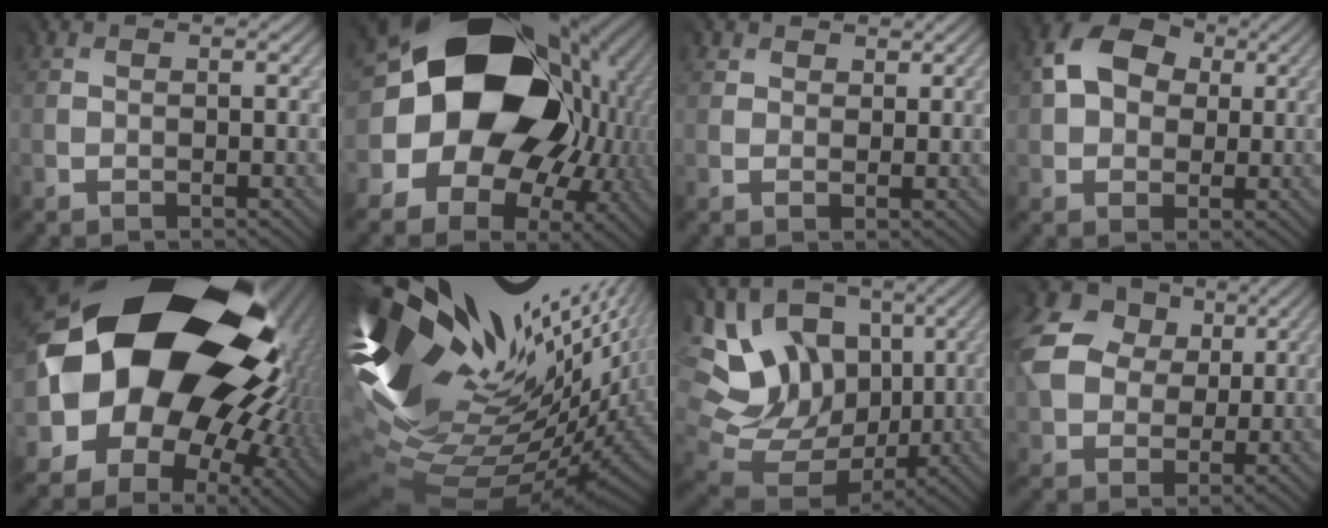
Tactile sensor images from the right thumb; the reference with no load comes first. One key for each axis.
{"total": 19.9, "fx": 1.4, "fy": 16.2, "fz": 11.4, "tx": -0.209, "ty": -0.032, "tz": 0.044}
{"total": 1.9, "fx": 1.7, "fy": 0.9, "fz": -0.3, "tx": -0.002, "ty": 0.002, "tz": 0.027}
{"total": 8.2, "fx": 2.8, "fy": 6.0, "fz": 4.8, "tx": -0.115, "ty": 0.019, "tz": 0.042}
{"total": 20.6, "fx": 3.3, "fy": 16.0, "fz": 12.5, "tx": -0.244, "ty": -0.052, "tz": 0.075}
{"total": 17.2, "fx": 5.6, "fy": 7.7, "fz": 14.3, "tx": -0.280, "ty": -0.025, "tz": 0.143}
{"total": 16.2, "fx": 4.9, "fy": 12.6, "fz": 9.0, "tx": -0.234, "ty": 0.020, "tz": 0.111}
{"total": 10.3, "fx": 3.6, "fy": 8.0, "fz": 5.5, "tx": -0.161, "ty": 0.018, "tz": 0.064}